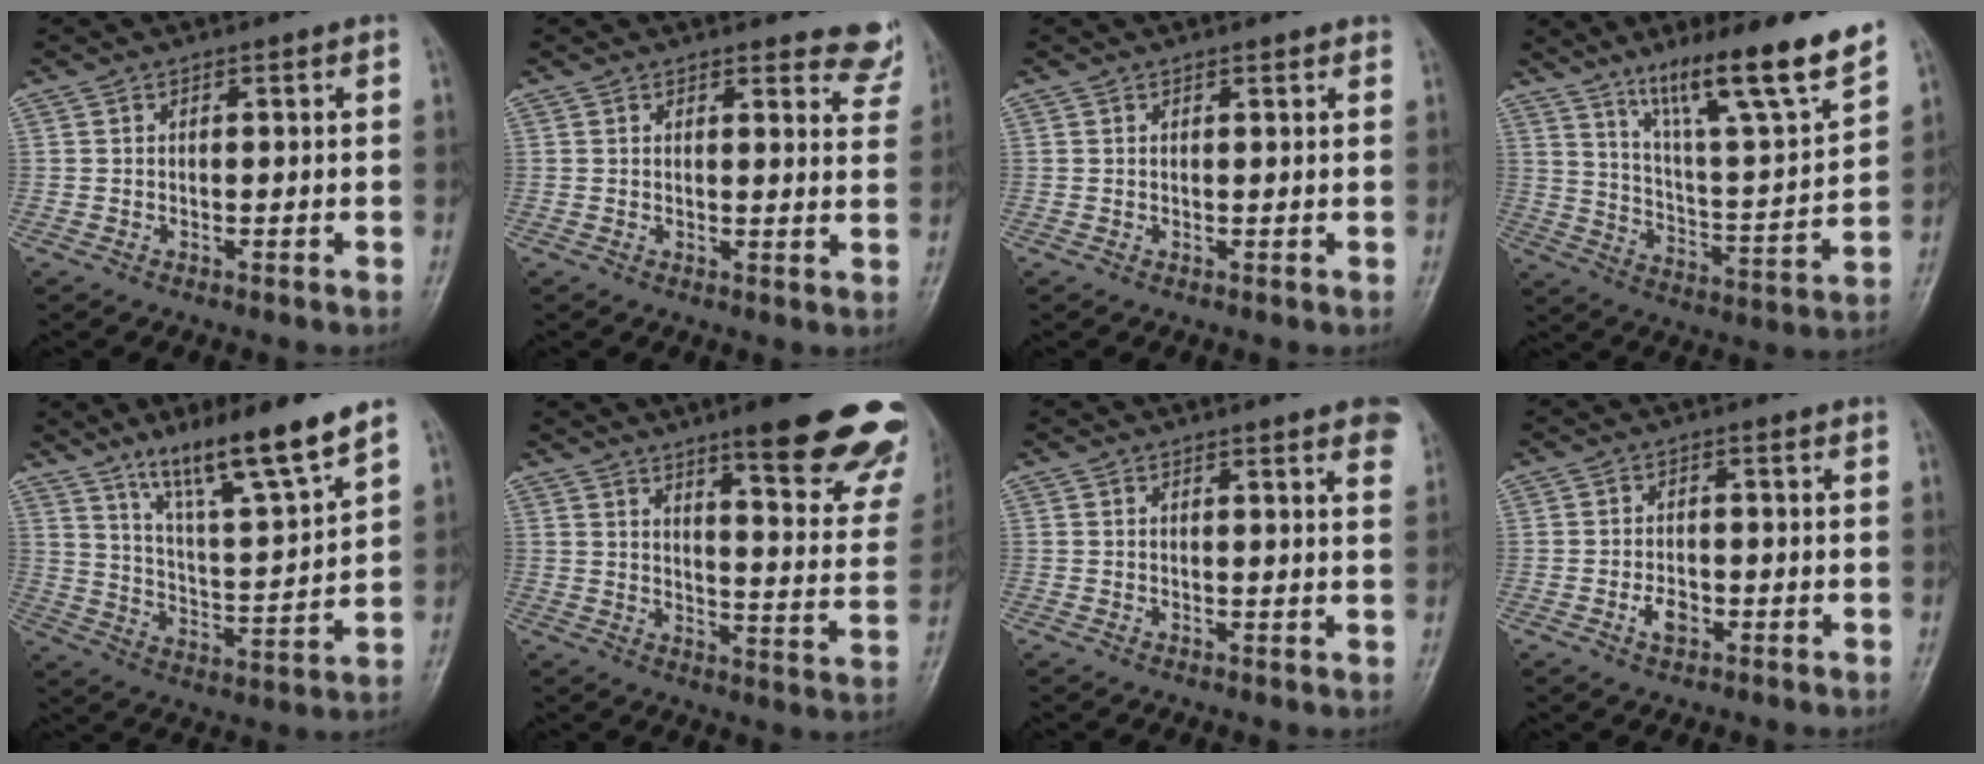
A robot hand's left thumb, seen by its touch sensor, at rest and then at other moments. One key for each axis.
{"total": 7.0, "fx": 6.5, "fy": 2.0, "fz": 1.5, "tx": 0.023, "ty": -0.039, "tz": 0.048}
{"total": 1.0, "fx": 0.9, "fy": 0.2, "fz": 0.4, "tx": -0.003, "ty": -0.001, "tz": 0.011}
{"total": 18.2, "fx": 13.0, "fy": 1.8, "fz": 12.7, "tx": -0.184, "ty": -0.075, "tz": 0.217}
{"total": 15.0, "fx": 10.9, "fy": 1.3, "fz": 10.3, "tx": -0.168, "ty": -0.065, "tz": 0.193}
{"total": 23.9, "fx": 16.1, "fy": 4.8, "fz": 17.0, "tx": -0.185, "ty": -0.080, "tz": 0.206}
{"total": 6.2, "fx": 4.2, "fy": 0.9, "fz": 4.5, "tx": -0.043, "ty": -0.007, "tz": 0.038}
{"total": 3.1, "fx": -1.2, "fy": 1.9, "fz": 2.1, "tx": -0.033, "ty": 0.005, "tz": -0.020}